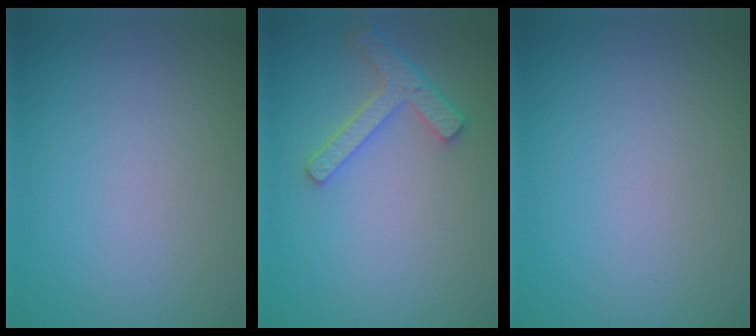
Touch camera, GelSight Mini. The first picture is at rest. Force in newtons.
{"total": 3.8, "press": 3.0, "slide": 2.3}
{"total": 0.0}